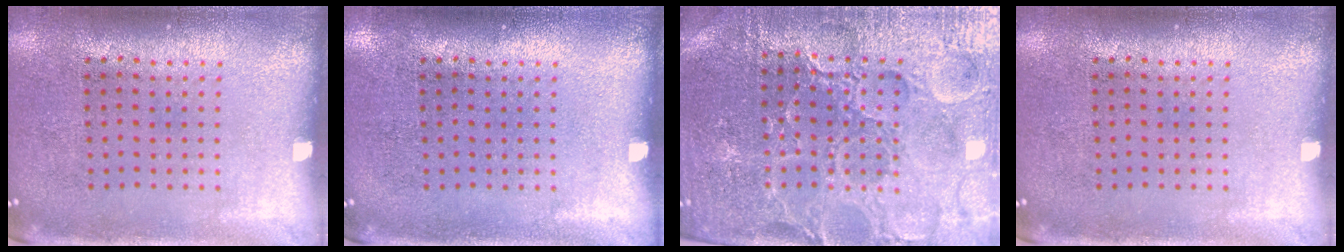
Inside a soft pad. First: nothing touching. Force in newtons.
{"total": 0.0}
{"total": 4.6, "press": 4.4, "slide": 1.5}
{"total": 0.0}